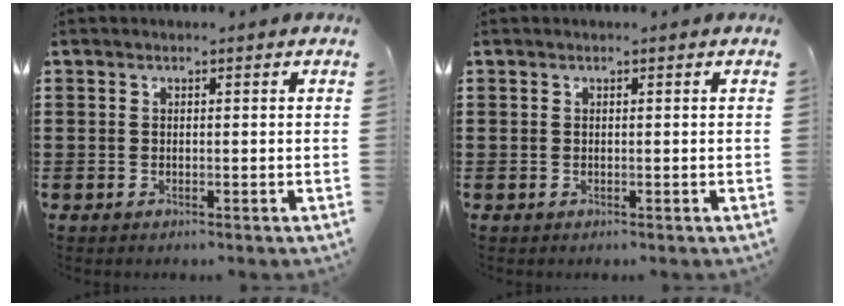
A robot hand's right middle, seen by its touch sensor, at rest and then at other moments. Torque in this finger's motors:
{"motor_torque": [0.24, -0.18, 0.06, -0.01]}